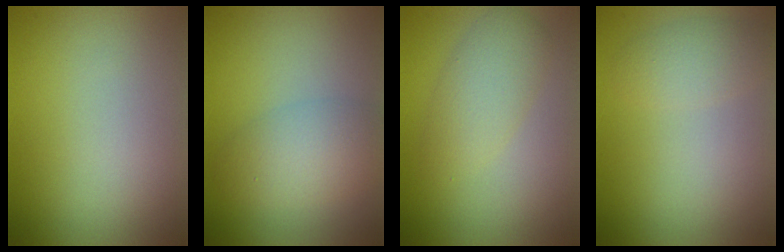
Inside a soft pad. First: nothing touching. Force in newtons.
{"total": 3.9, "press": 3.9, "slide": 0.1}
{"total": 3.4, "press": 3.4, "slide": 0.1}
{"total": 2.0, "press": 2.0, "slide": 0.1}